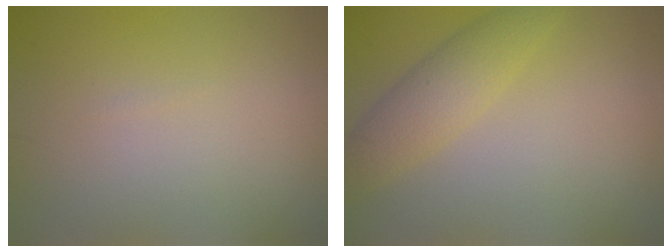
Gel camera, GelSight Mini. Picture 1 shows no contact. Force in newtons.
{"total": 3.3, "press": 3.3, "slide": 0.2}